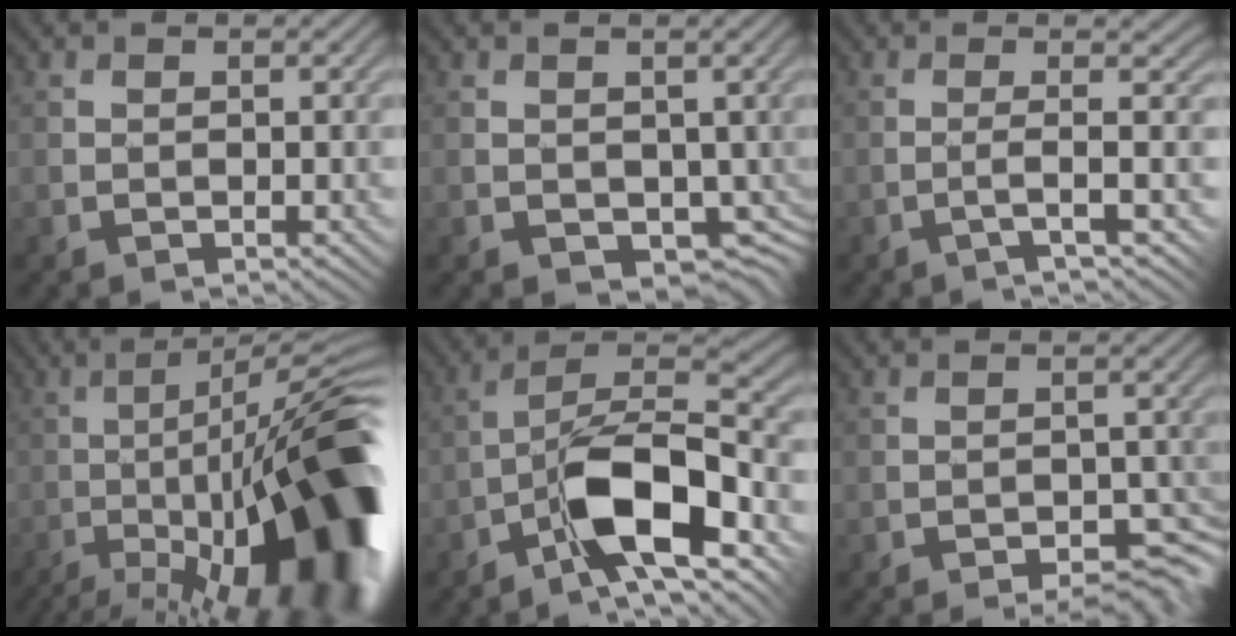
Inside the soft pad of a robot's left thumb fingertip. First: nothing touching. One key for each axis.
{"total": 3.4, "fx": 0.2, "fy": 2.8, "fz": 2.0, "tx": -0.048, "ty": -0.020, "tz": 0.005}
{"total": 2.4, "fx": -0.1, "fy": -0.6, "fz": 2.3, "tx": -0.032, "ty": 0.013, "tz": -0.022}
{"total": 19.4, "fx": -8.5, "fy": 4.4, "fz": 16.9, "tx": -0.216, "ty": -0.003, "tz": -0.134}
{"total": 10.9, "fx": -5.5, "fy": 3.4, "fz": 8.9, "tx": -0.152, "ty": 0.010, "tz": -0.108}
{"total": 5.0, "fx": -4.1, "fy": 1.5, "fz": 2.4, "tx": -0.029, "ty": 0.006, "tz": -0.057}